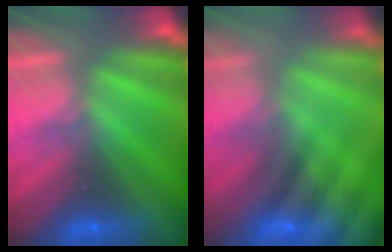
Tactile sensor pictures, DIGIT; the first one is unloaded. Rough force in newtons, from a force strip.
{"total": 8.6}